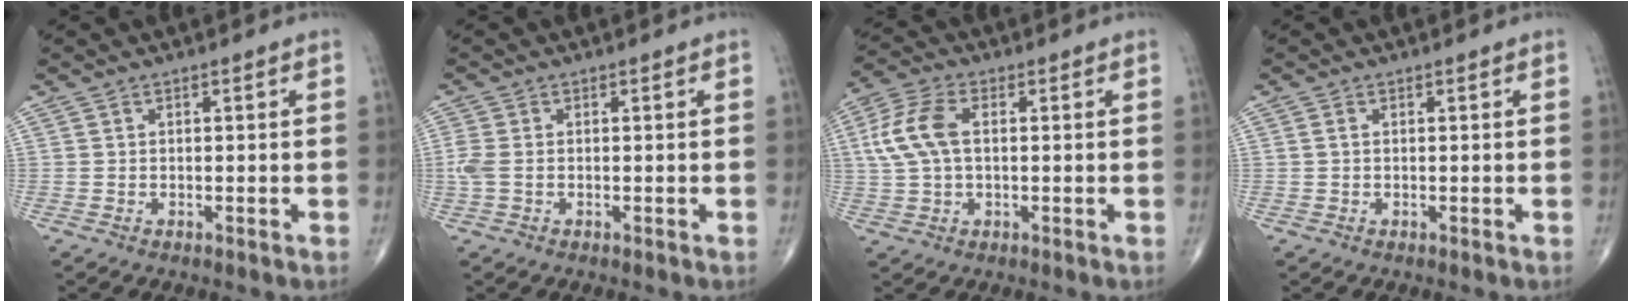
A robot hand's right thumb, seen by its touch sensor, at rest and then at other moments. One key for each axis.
{"total": 2.8, "fx": -0.4, "fy": 1.6, "fz": 2.2, "tx": -0.074, "ty": 0.000, "tz": -0.009}
{"total": 9.4, "fx": 1.3, "fy": 5.3, "fz": 7.6, "tx": -0.173, "ty": 0.018, "tz": 0.024}
{"total": 0.6, "fx": 0.1, "fy": 0.4, "fz": 0.5, "tx": -0.012, "ty": 0.002, "tz": 0.002}